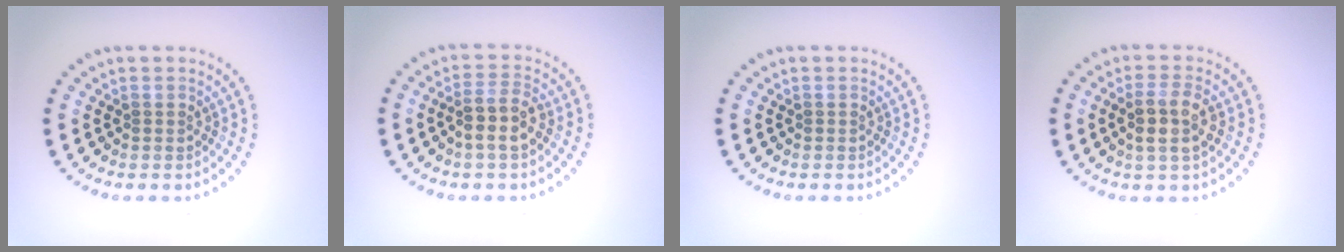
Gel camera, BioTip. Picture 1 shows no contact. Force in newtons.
{"total": 2.7, "press": 2.4, "slide": 1.1}
{"total": 0.0}
{"total": 2.8, "press": 2.6, "slide": 1.2}